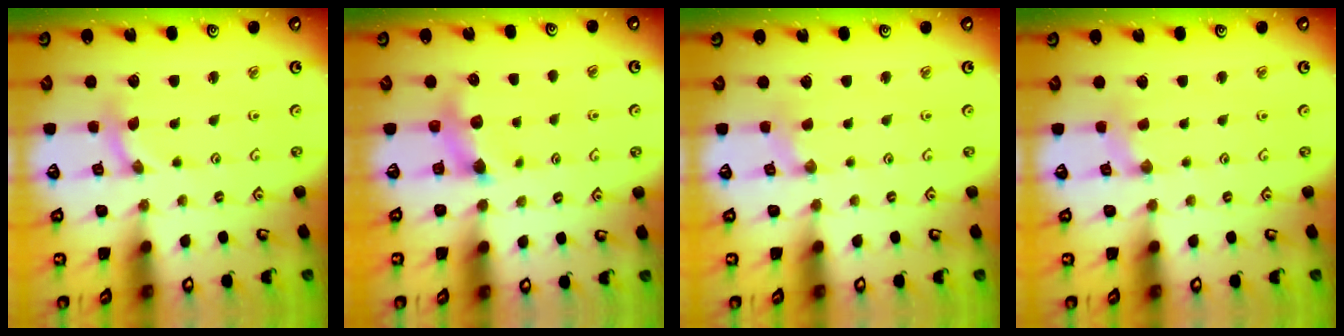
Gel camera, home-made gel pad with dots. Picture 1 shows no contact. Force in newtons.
{"total": 6.5, "press": 6.5, "slide": 0.2}
{"total": 0.0}
{"total": 0.9, "press": 0.9, "slide": 0.3}